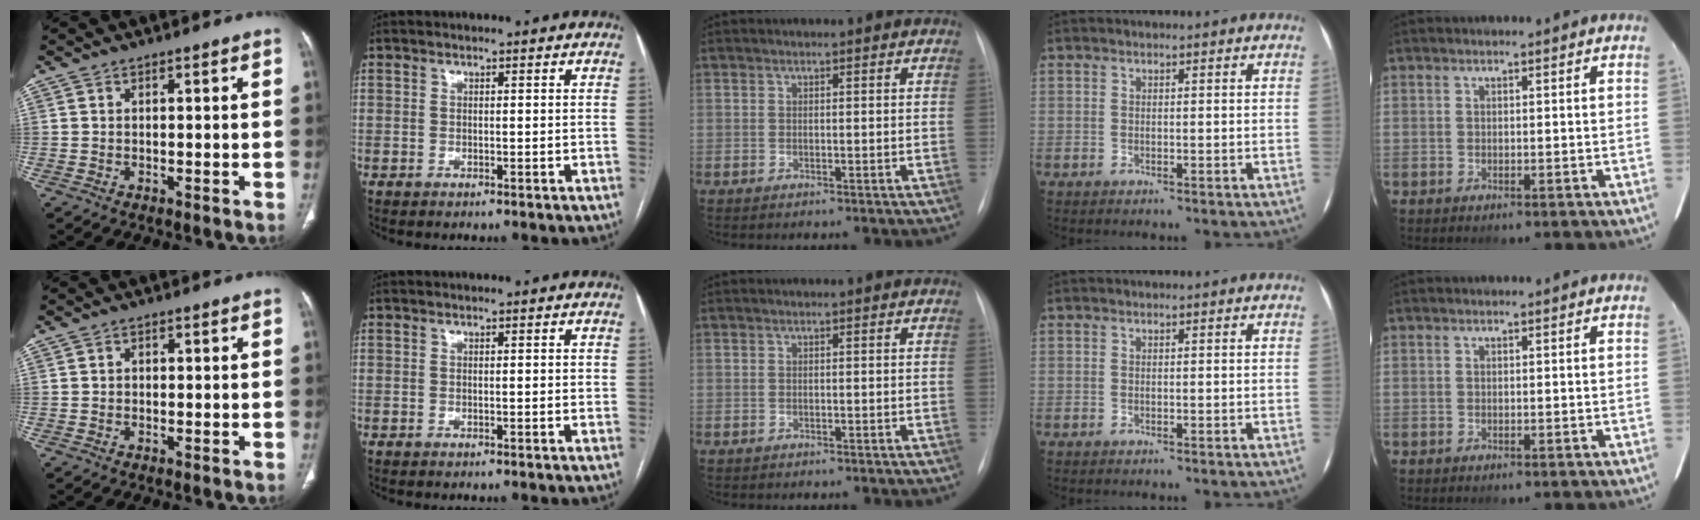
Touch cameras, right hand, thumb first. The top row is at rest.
{"thumb": {"total": 0.6, "force": [0.1, 0.6, 0.3], "torque": [-0.001, 0.001, 0.000]}, "index": {"total": 0.7, "force": [0.1, 0.1, 0.6], "torque": [-0.010, 0.000, 0.001]}}